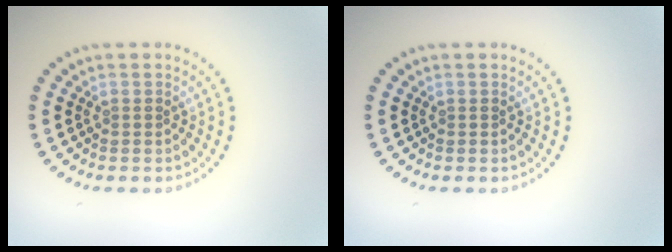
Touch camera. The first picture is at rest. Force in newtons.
{"total": 0.0}